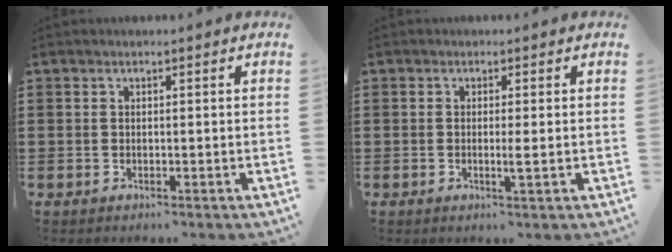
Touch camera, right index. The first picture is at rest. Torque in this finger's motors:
{"motor_torque": [0.09, 2.05, 0.01, 0.01]}